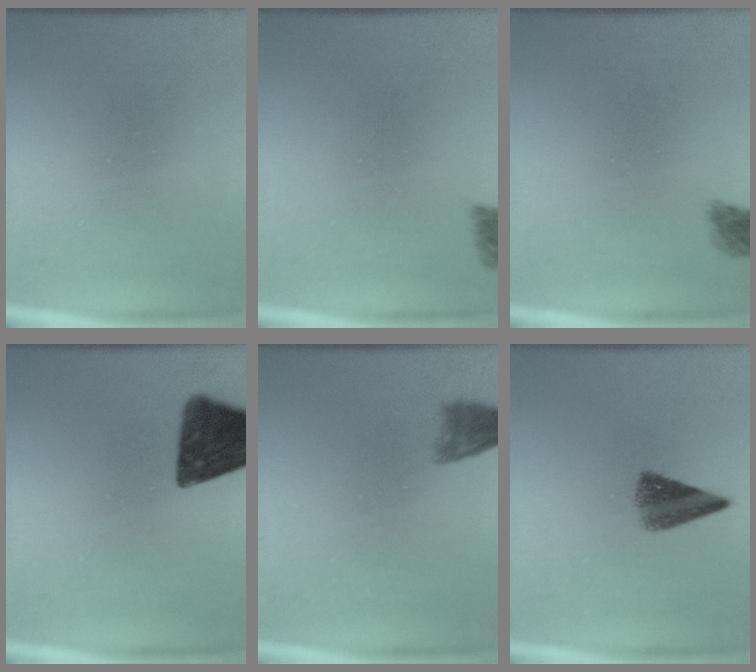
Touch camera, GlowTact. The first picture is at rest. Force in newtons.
{"total": 2.7}
{"total": 2.2}
{"total": 15.0}
{"total": 3.0}
{"total": 5.4}